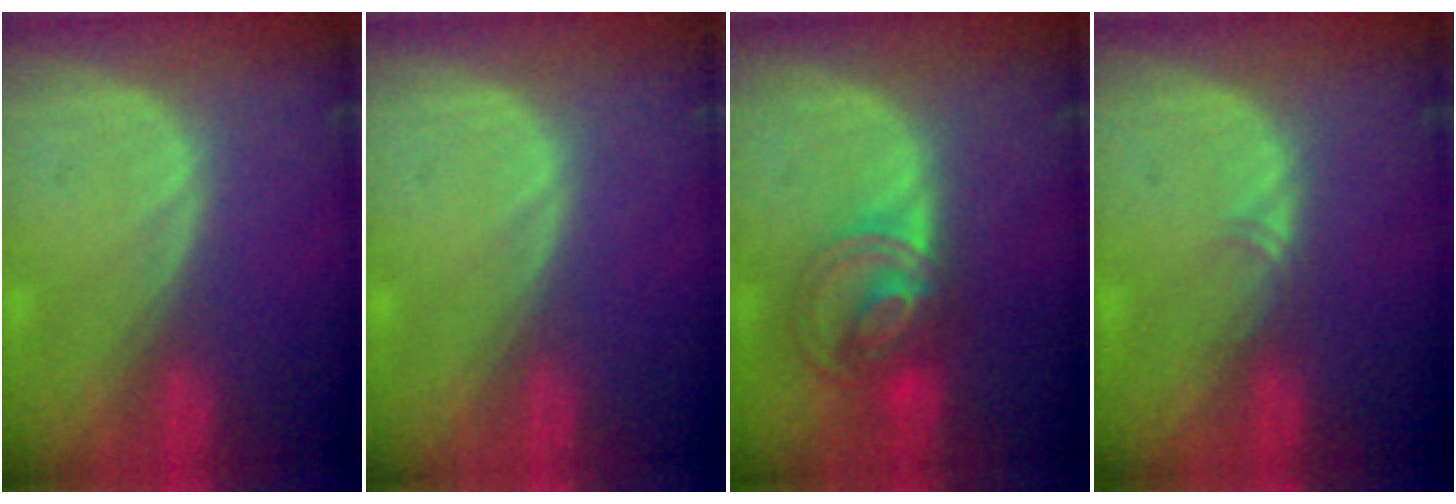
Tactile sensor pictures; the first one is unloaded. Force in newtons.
{"total": 0.0}
{"total": 7.2, "press": 6.3, "slide": 3.5}
{"total": 1.1, "press": 1.0, "slide": 0.6}